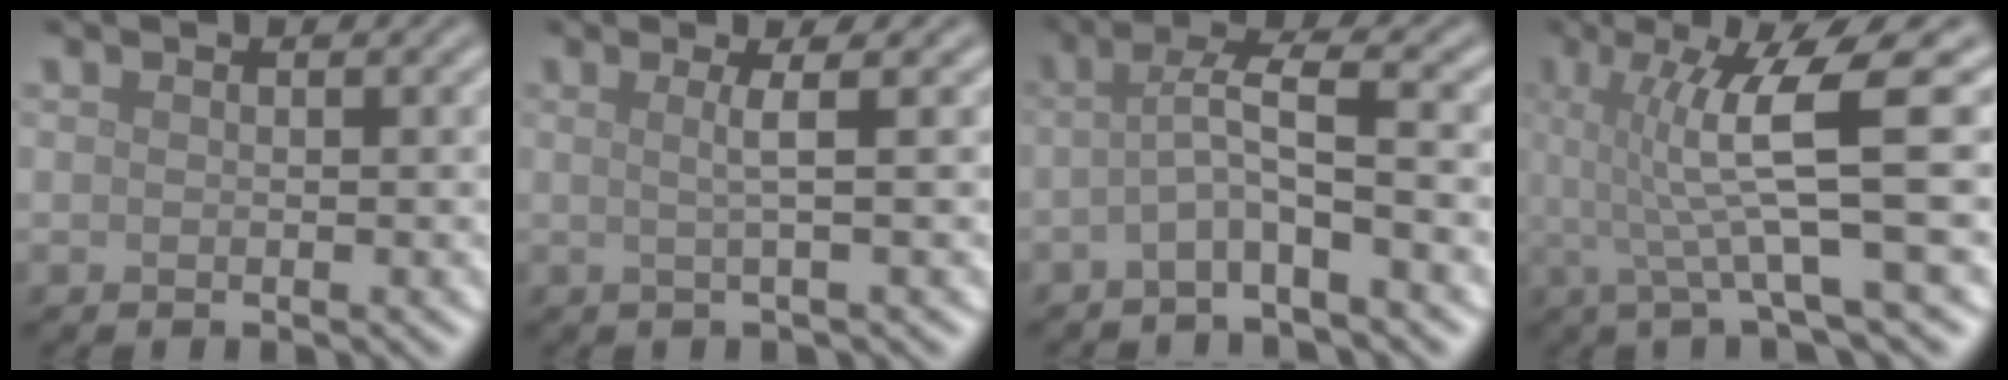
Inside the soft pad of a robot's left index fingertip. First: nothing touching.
{"total": 2.1, "force": [0.3, 0.4, 2.0], "torque": [-0.035, 0.005, -0.003]}
{"total": 3.5, "force": [-1.2, 0.4, 3.3], "torque": [-0.060, 0.011, -0.035]}
{"total": 7.0, "force": [0.8, 0.9, 6.9], "torque": [-0.122, 0.006, 0.012]}